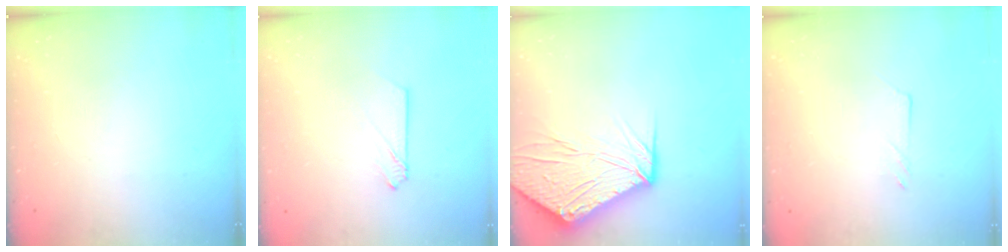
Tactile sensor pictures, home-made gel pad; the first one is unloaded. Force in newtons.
{"total": 3.1, "press": 3.0, "slide": 0.4}
{"total": 15.5, "press": 15.5, "slide": 1.5}
{"total": 2.2, "press": 2.2, "slide": 0.2}